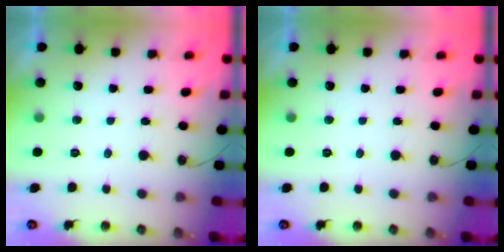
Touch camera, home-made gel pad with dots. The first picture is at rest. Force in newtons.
{"total": 0.0}